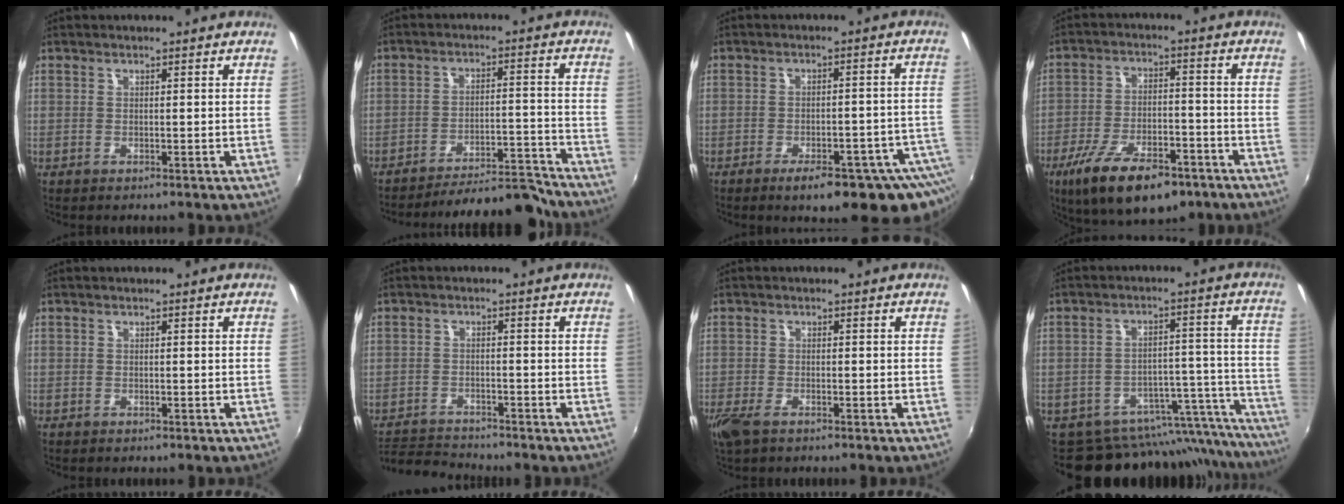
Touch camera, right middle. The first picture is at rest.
{"total": 14.3, "force": [-13.6, 2.0, 3.7], "torque": [-0.065, 0.031, -0.181]}
{"total": 16.6, "force": [-12.0, 4.8, 10.4], "torque": [-0.125, -0.028, -0.147]}
{"total": 16.6, "force": [-10.6, 6.7, 10.9], "torque": [-0.212, -0.026, -0.167]}
{"total": 0.8, "force": [-0.5, 0.6, 0.0], "torque": [-0.002, 0.001, -0.006]}
{"total": 5.2, "force": [-4.9, 1.7, 0.0], "torque": [-0.017, 0.016, -0.091]}
{"total": 4.2, "force": [-2.8, 1.7, 2.5], "torque": [-0.066, -0.013, -0.055]}
{"total": 18.5, "force": [-16.7, 7.1, 3.7], "torque": [-0.033, 0.057, -0.220]}